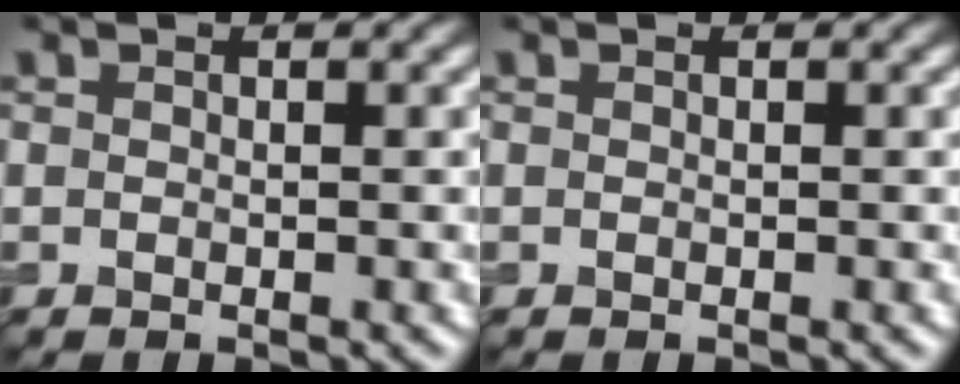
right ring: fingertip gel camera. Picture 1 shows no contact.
{"total": 0.0}